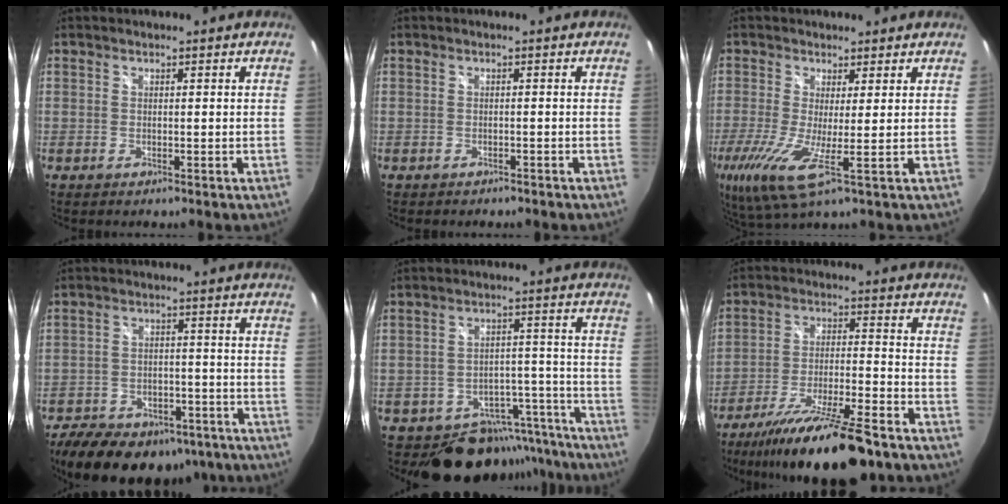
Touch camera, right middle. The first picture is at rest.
{"total": 1.2, "force": [-1.1, 0.5, 0.3], "torque": [-0.009, 0.000, -0.013]}
{"total": 9.0, "force": [-1.4, 1.3, 8.8], "torque": [-0.186, -0.028, -0.035]}
{"total": 20.8, "force": [-14.9, 10.8, 9.7], "torque": [-0.212, -0.001, -0.199]}
{"total": 14.4, "force": [-12.5, 6.9, 1.7], "torque": [-0.020, 0.058, -0.155]}
{"total": 19.7, "force": [-15.5, 3.1, 11.8], "torque": [-0.220, -0.038, -0.248]}